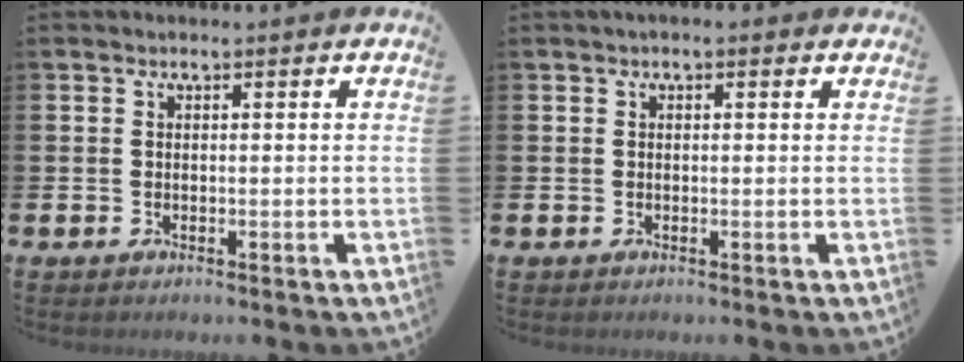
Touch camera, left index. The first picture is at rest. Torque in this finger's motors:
{"motor_torque": [0.95, -1.19, 0.19, 0.03]}